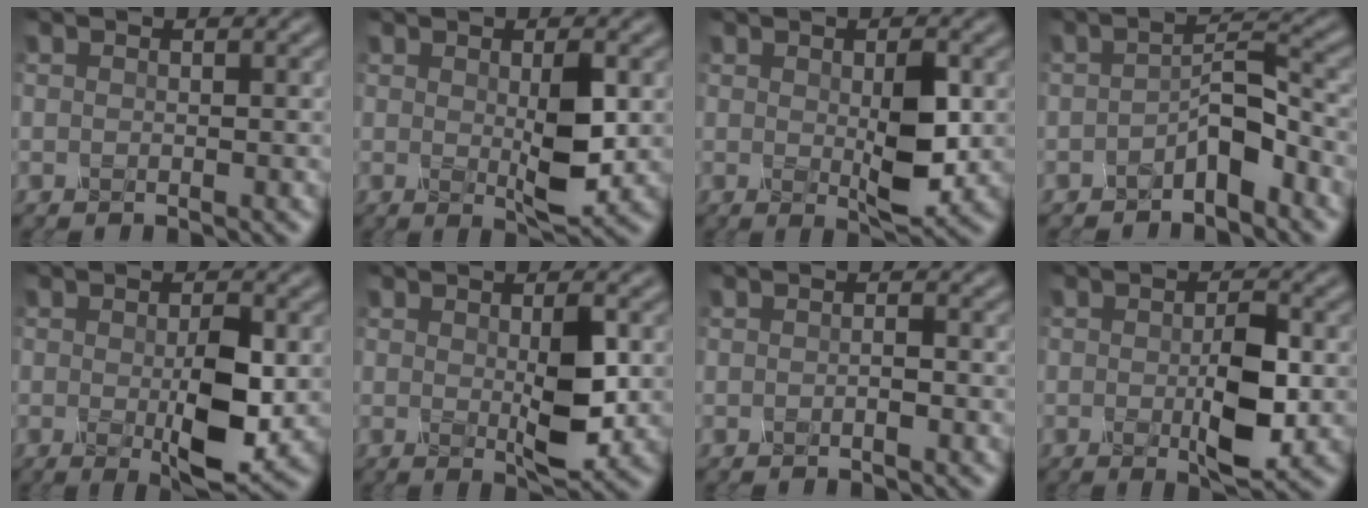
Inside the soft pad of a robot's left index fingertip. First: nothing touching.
{"total": 3.5, "force": [0.1, 0.7, 3.4], "torque": [-0.078, -0.007, 0.011]}
{"total": 3.8, "force": [0.0, 1.2, 3.6], "torque": [-0.079, -0.009, 0.010]}
{"total": 2.5, "force": [-1.8, 0.3, 1.6], "torque": [-0.043, 0.014, -0.031]}
{"total": 5.5, "force": [-0.7, 1.6, 5.2], "torque": [-0.106, -0.011, -0.002]}
{"total": 3.7, "force": [0.1, 0.8, 3.7], "torque": [-0.081, -0.007, 0.011]}
{"total": 0.5, "force": [-0.4, -0.2, 0.4], "torque": [-0.007, 0.002, -0.002]}
{"total": 4.4, "force": [-0.7, 1.2, 4.2], "torque": [-0.092, -0.008, -0.005]}